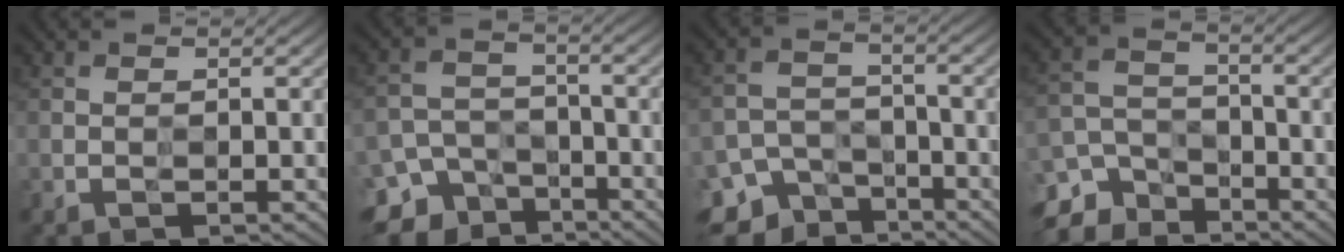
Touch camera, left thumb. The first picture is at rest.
{"total": 8.6, "force": [-5.7, 5.9, 2.6], "torque": [-0.058, -0.018, -0.096]}
{"total": 7.8, "force": [-5.4, 5.1, 2.6], "torque": [-0.053, -0.015, -0.094]}
{"total": 8.1, "force": [-6.2, 4.8, 2.4], "torque": [-0.051, -0.008, -0.117]}